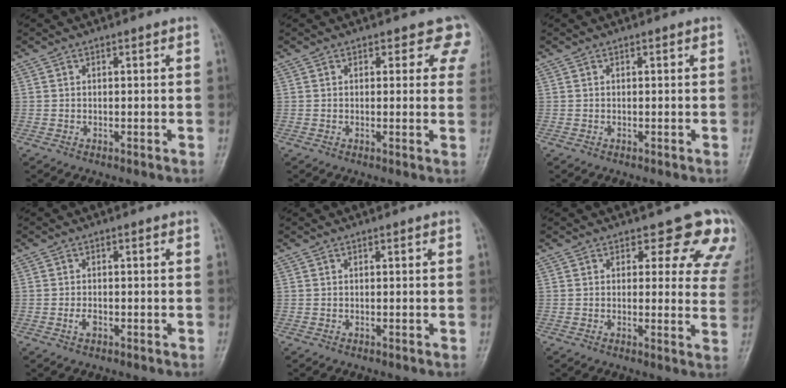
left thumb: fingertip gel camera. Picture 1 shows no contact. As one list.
[{"total": 4.8, "force": [3.5, 2.8, 1.6], "torque": [0.026, -0.013, 0.019]}, {"total": 0.0}, {"total": 1.7, "force": [-0.7, 1.0, 1.2], "torque": [-0.023, 0.003, -0.014]}, {"total": 0.0}, {"total": 11.2, "force": [8.0, 5.6, 5.4], "torque": [-0.005, -0.039, 0.062]}]